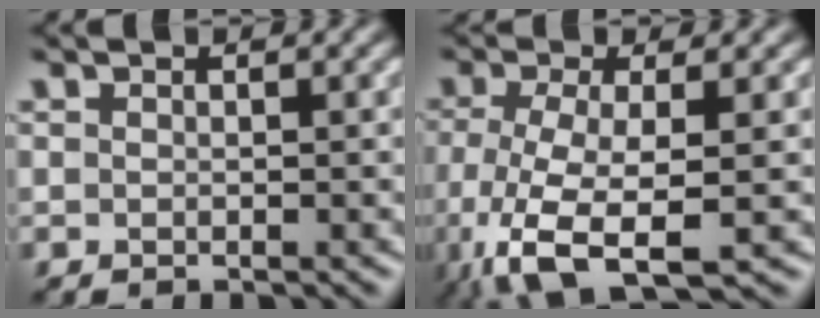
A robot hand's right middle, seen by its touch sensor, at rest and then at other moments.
{"total": 7.8, "force": [-3.1, 2.8, 6.6], "torque": [-0.149, -0.019, -0.056]}